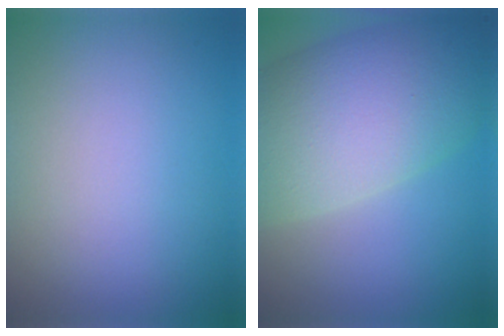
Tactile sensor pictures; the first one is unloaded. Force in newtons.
{"total": 11.5, "press": 11.5, "slide": 0.8}